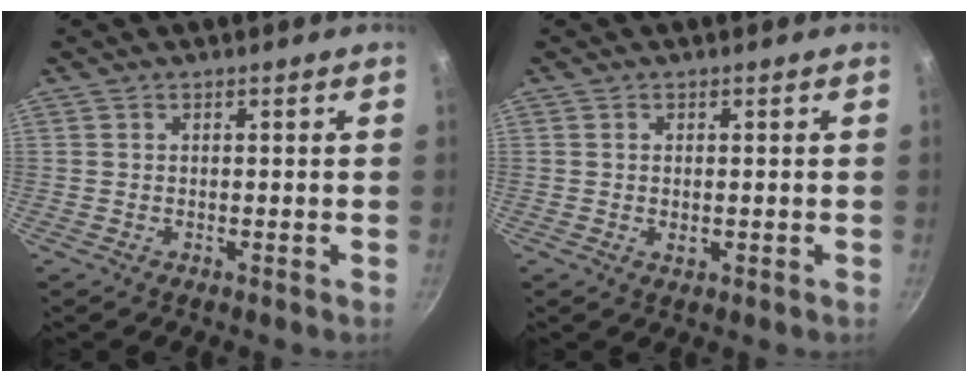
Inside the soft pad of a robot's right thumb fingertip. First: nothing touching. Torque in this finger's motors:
{"motor_torque": [-0.30, 0.02, 0.21, 0.39, 0.00]}